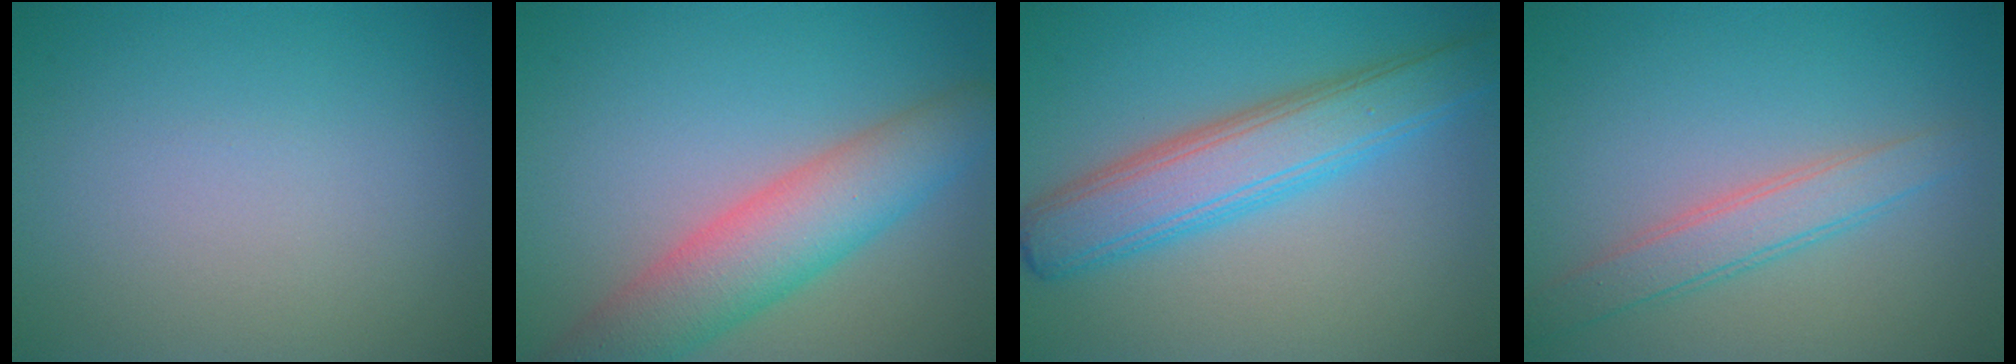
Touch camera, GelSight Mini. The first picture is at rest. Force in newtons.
{"total": 6.9, "press": 6.9, "slide": 0.3}
{"total": 6.3, "press": 6.3, "slide": 0.1}
{"total": 2.9, "press": 2.9, "slide": 0.1}